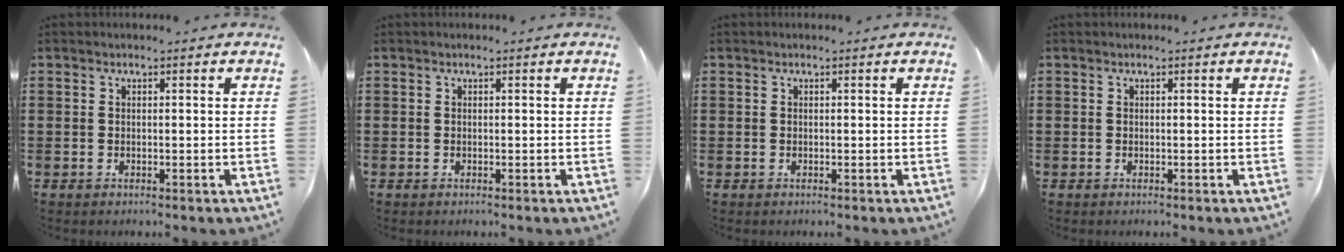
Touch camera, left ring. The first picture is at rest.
{"total": 0.0}
{"total": 0.0}
{"total": 0.0}